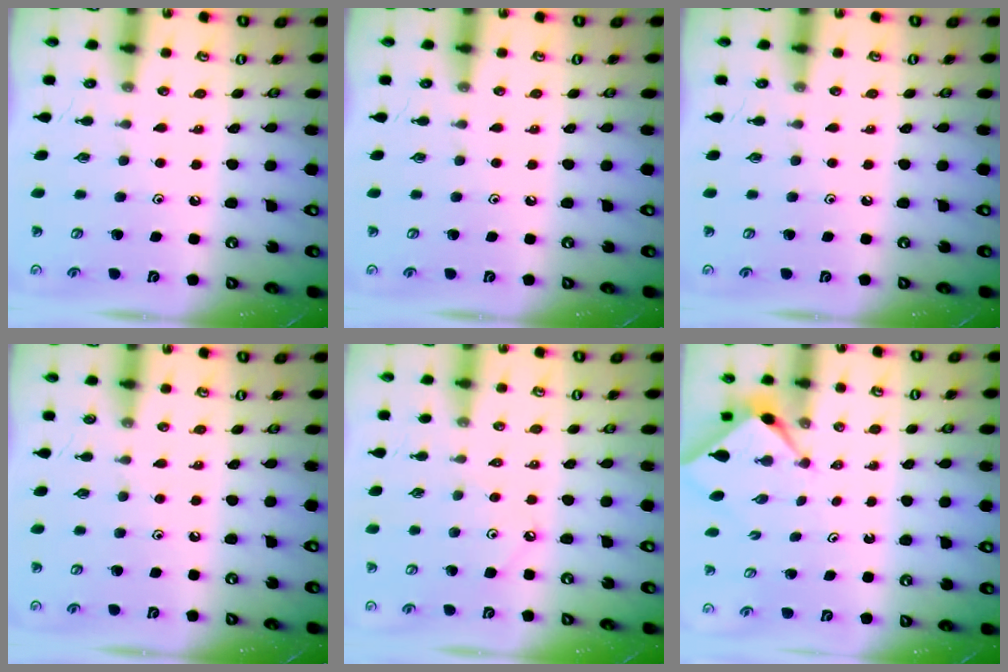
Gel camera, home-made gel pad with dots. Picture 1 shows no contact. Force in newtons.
{"total": 0.0}
{"total": 0.0}
{"total": 2.7, "press": 2.7, "slide": 0.4}
{"total": 1.7, "press": 1.6, "slide": 0.3}
{"total": 2.4, "press": 2.4, "slide": 0.3}